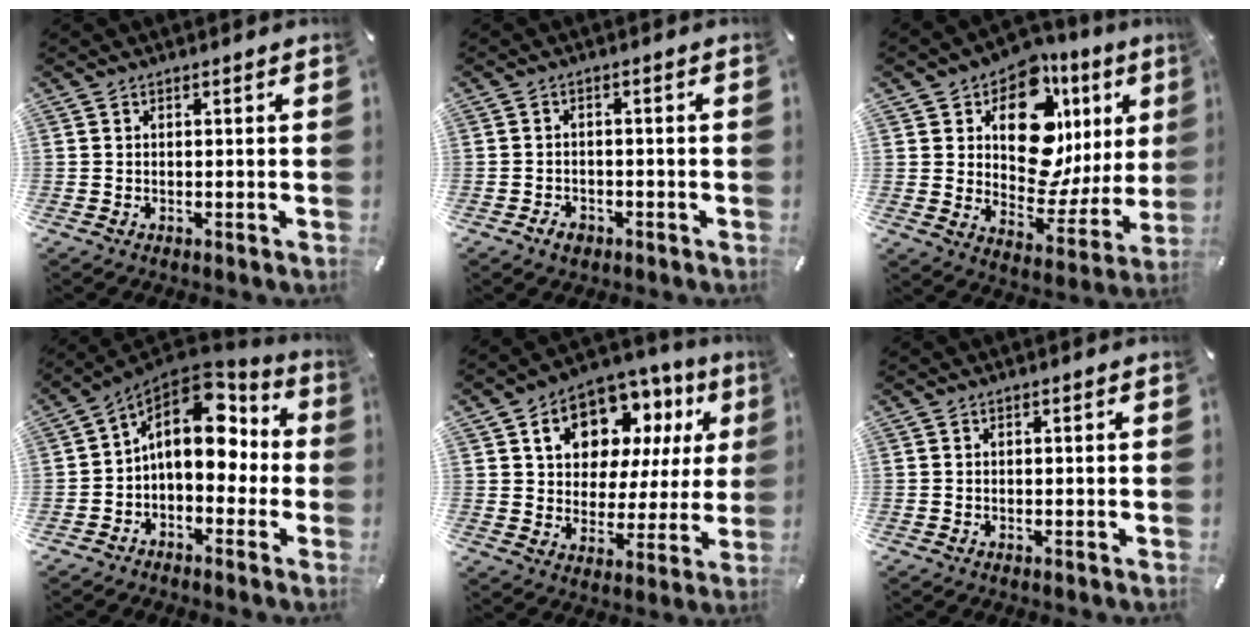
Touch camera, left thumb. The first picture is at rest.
{"total": 2.8, "force": [-1.7, 1.9, 1.1], "torque": [-0.028, 0.005, -0.036]}
{"total": 16.5, "force": [7.3, 10.4, 10.6], "torque": [-0.148, -0.071, 0.127]}
{"total": 14.5, "force": [3.0, 9.8, 10.3], "torque": [-0.154, -0.016, 0.048]}
{"total": 13.4, "force": [7.3, 9.8, 5.7], "torque": [-0.104, -0.042, 0.135]}
{"total": 0.0}